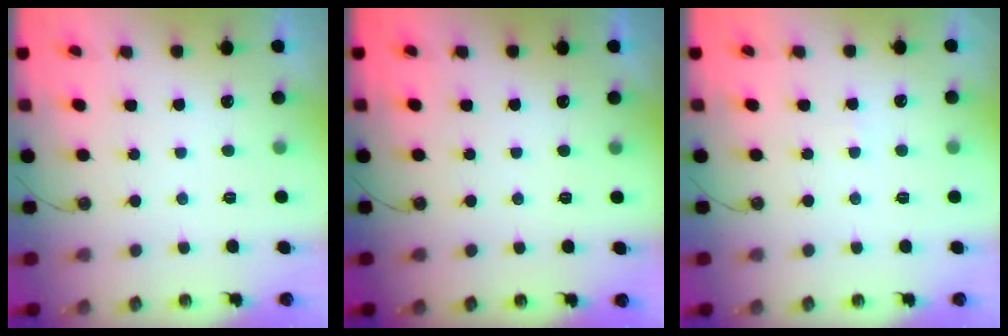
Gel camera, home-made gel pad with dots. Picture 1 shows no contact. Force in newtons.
{"total": 0.0}
{"total": 2.8, "press": 2.8, "slide": 0.4}